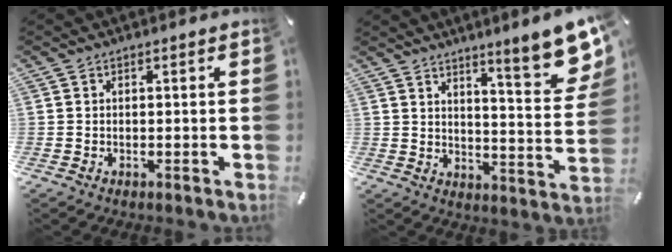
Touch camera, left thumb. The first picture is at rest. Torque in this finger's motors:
{"motor_torque": [2.29, 2.73, 1.31, -1.46, 0.36]}